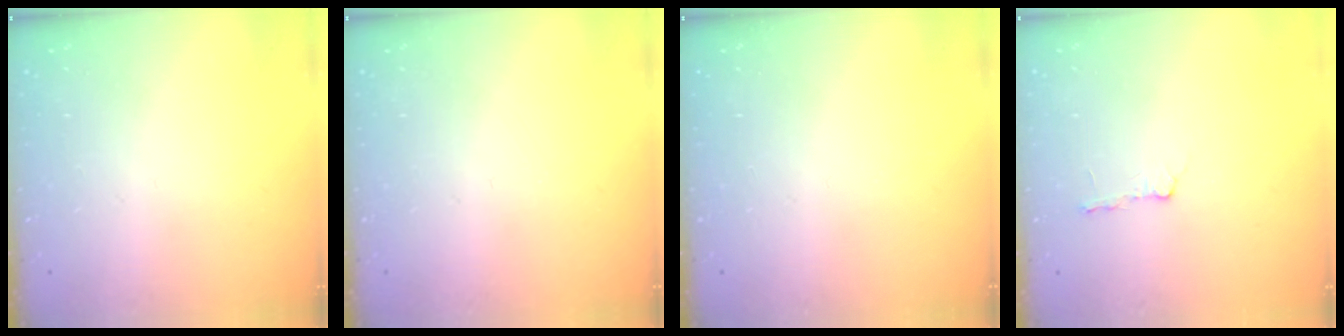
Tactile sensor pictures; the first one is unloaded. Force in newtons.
{"total": 0.0}
{"total": 0.0}
{"total": 2.4, "press": 2.3, "slide": 0.4}